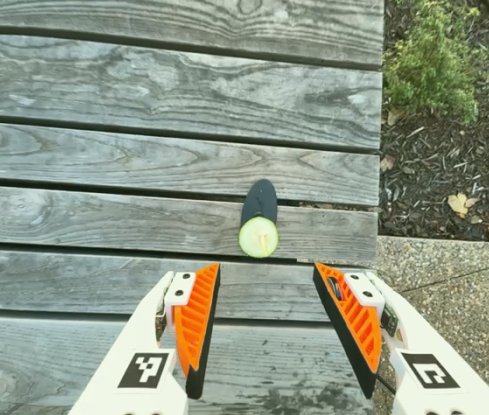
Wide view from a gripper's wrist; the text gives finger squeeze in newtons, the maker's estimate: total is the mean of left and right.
{"total": 0.5, "left": 0.3, "right": 0.7}